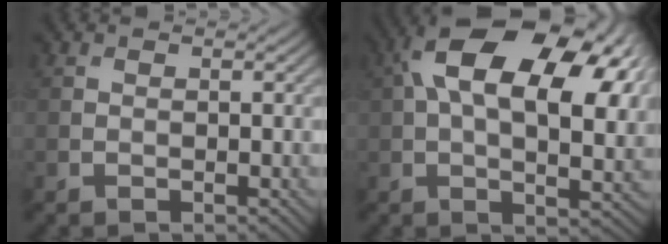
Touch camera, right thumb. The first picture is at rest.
{"total": 17.5, "force": [5.5, 9.3, 13.8], "torque": [-0.231, 0.026, 0.080]}